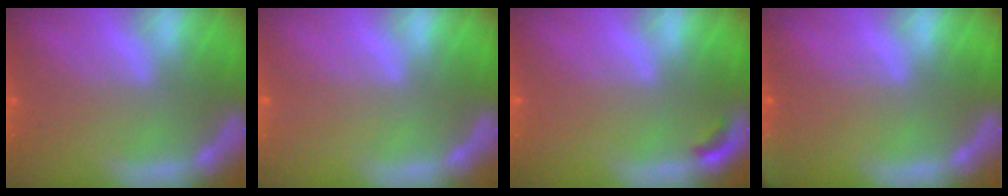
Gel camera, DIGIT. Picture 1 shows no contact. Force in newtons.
{"total": 0.0}
{"total": 0.9}
{"total": 2.9}